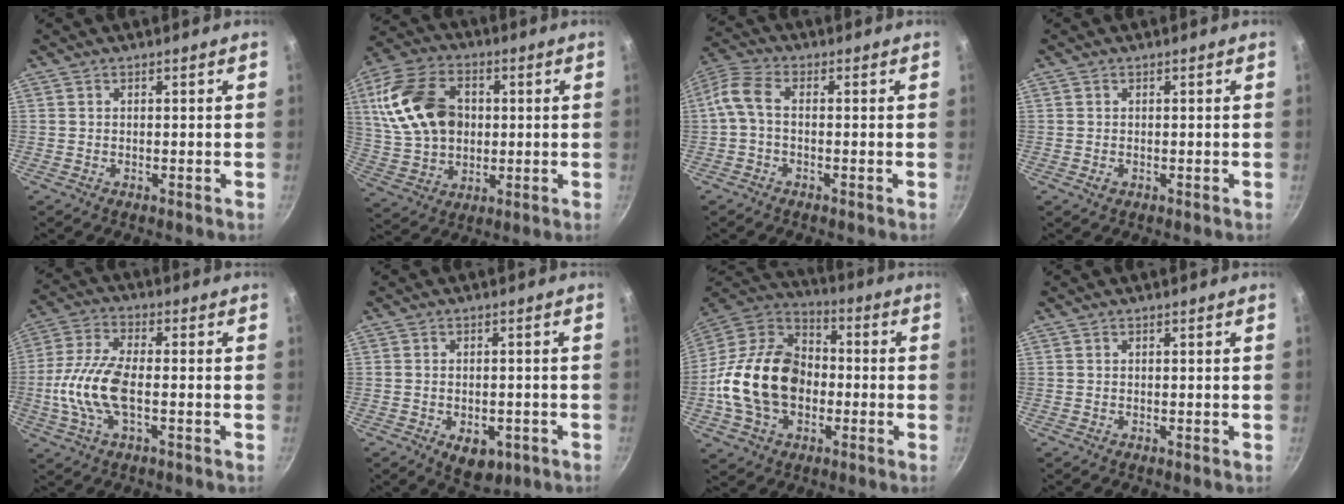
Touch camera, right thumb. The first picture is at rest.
{"total": 18.1, "force": [3.0, 13.1, 12.2], "torque": [-0.219, 0.013, 0.058]}
{"total": 5.7, "force": [-0.6, 3.3, 4.6], "torque": [-0.115, 0.023, -0.028]}
{"total": 1.0, "force": [-0.2, 0.8, 0.5], "torque": [-0.006, 0.000, -0.004]}
{"total": 11.7, "force": [-2.0, 4.8, 10.4], "torque": [-0.221, 0.021, -0.050]}
{"total": 6.7, "force": [-2.6, 4.2, 4.6], "torque": [-0.040, 0.009, -0.024]}
{"total": 21.0, "force": [-3.0, 15.0, 14.4], "torque": [-0.233, 0.040, -0.063]}
{"total": 0.0}